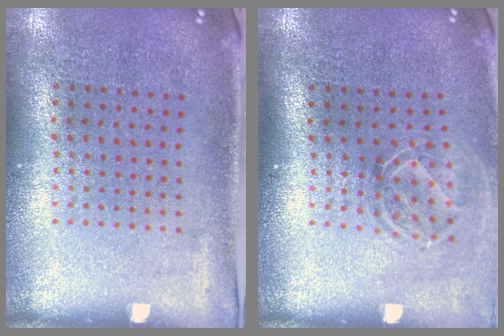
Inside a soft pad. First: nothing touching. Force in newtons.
{"total": 1.7, "press": 1.1, "slide": 1.3}